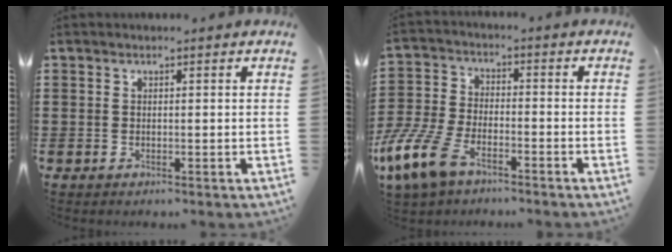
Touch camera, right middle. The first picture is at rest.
{"total": 10.0, "force": [-6.7, 4.1, 6.1], "torque": [-0.152, 0.006, -0.134]}